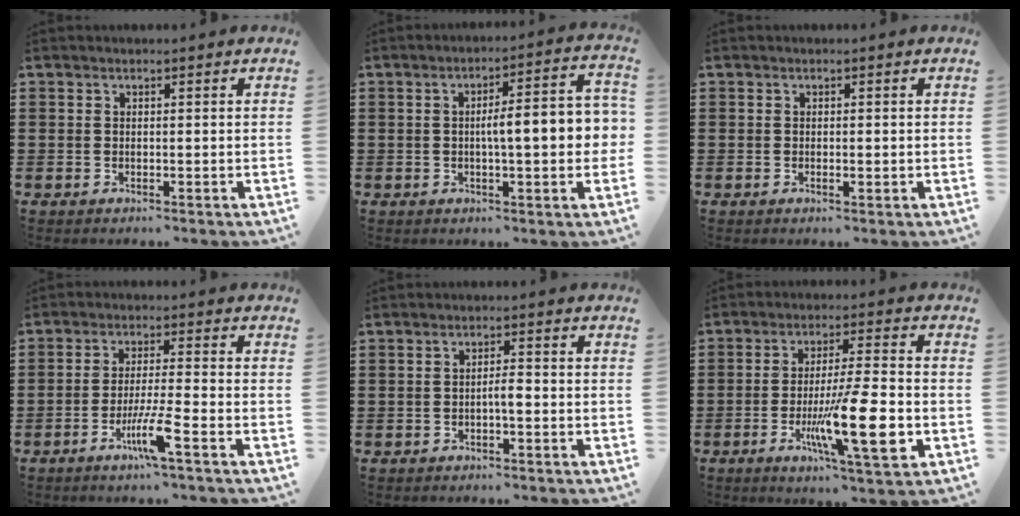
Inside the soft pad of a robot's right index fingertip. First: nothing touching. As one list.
[{"total": 8.3, "force": [-0.4, 1.6, 8.1], "torque": [-0.120, -0.006, -0.016]}, {"total": 0.6, "force": [-0.1, 0.3, 0.6], "torque": [-0.012, -0.002, -0.001]}, {"total": 6.3, "force": [-3.3, -0.1, 5.4], "torque": [-0.107, -0.013, -0.062]}, {"total": 2.2, "force": [-0.7, 0.5, 2.1], "torque": [-0.039, 0.003, -0.014]}, {"total": 14.2, "force": [-4.0, 2.6, 13.4], "torque": [-0.232, -0.010, -0.067]}]